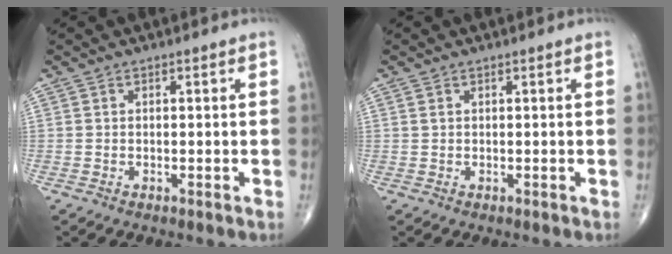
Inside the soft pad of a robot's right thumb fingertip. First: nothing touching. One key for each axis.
{"total": 0.6, "fx": 0.3, "fy": 0.3, "fz": 0.4, "tx": -0.009, "ty": 0.005, "tz": 0.008}